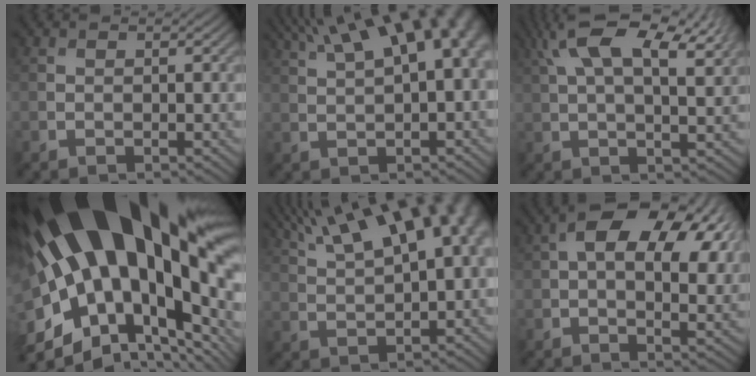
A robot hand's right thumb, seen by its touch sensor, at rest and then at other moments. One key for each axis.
{"total": 15.1, "fx": 6.9, "fy": 5.8, "fz": 12.1, "tx": -0.183, "ty": 0.057, "tz": 0.094}
{"total": 13.8, "fx": 6.5, "fy": 5.6, "fz": 10.8, "tx": -0.203, "ty": 0.018, "tz": 0.104}
{"total": 23.1, "fx": 5.5, "fy": 11.6, "fz": 19.2, "tx": -0.341, "ty": -0.035, "tz": 0.118}
{"total": 16.6, "fx": 8.3, "fy": 6.5, "fz": 12.8, "tx": -0.198, "ty": 0.058, "tz": 0.116}
{"total": 13.5, "fx": 4.1, "fy": 7.4, "fz": 10.4, "tx": -0.163, "ty": 0.010, "tz": 0.062}